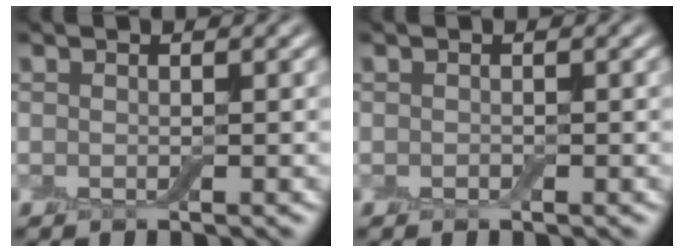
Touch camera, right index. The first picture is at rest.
{"total": 0.0}